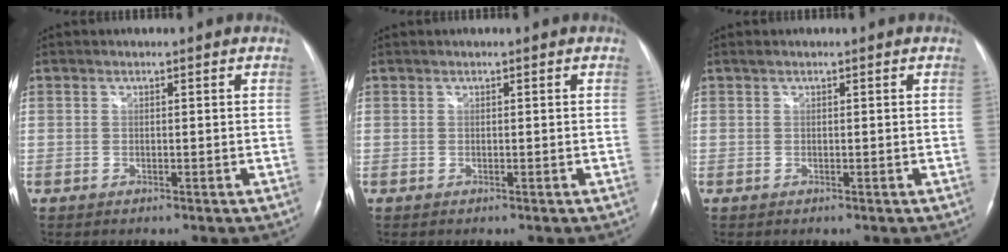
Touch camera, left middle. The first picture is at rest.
{"total": 0.0}
{"total": 0.0}